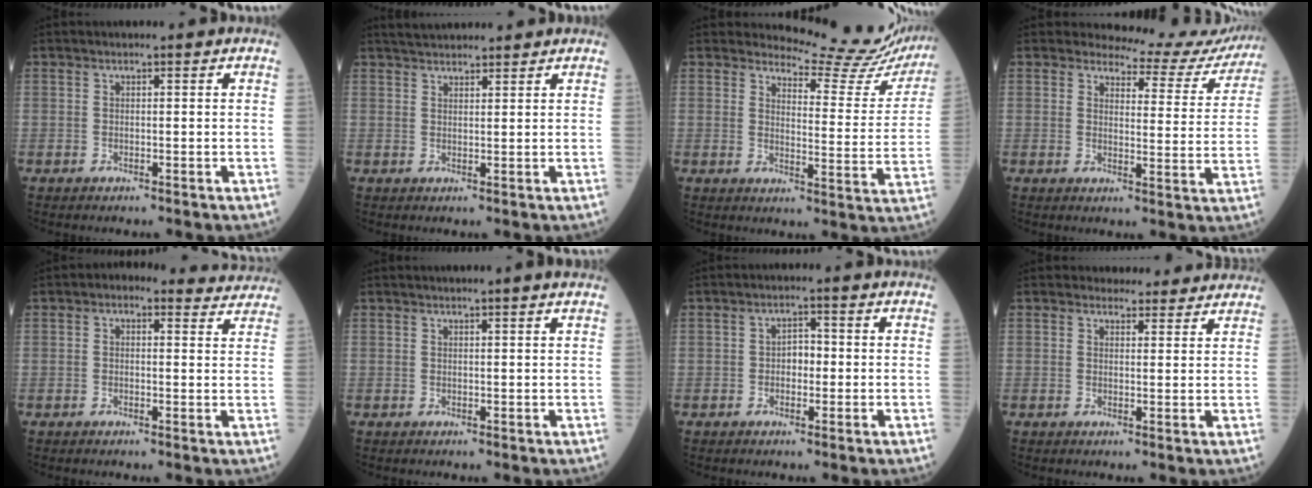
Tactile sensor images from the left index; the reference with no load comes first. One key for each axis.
{"total": 5.1, "fx": 4.8, "fy": 1.1, "fz": 1.6, "tx": -0.021, "ty": 0.034, "tz": 0.073}
{"total": 13.8, "fx": 13.6, "fy": 1.8, "fz": 0.8, "tx": 0.002, "ty": -0.087, "tz": 0.137}
{"total": 11.1, "fx": 10.8, "fy": 2.7, "fz": -0.3, "tx": 0.031, "ty": -0.052, "tz": 0.097}
{"total": 5.4, "fx": 4.3, "fy": 2.8, "fz": 1.7, "tx": -0.004, "ty": 0.013, "tz": 0.032}
{"total": 1.1, "fx": 0.8, "fy": -0.3, "fz": 0.7, "tx": -0.009, "ty": 0.003, "tz": 0.013}
{"total": 2.6, "fx": -0.7, "fy": 1.7, "fz": 1.8, "tx": -0.023, "ty": 0.008, "tz": -0.018}
{"total": 5.4, "fx": 4.9, "fy": 2.2, "fz": 0.3, "tx": 0.010, "ty": 0.003, "tz": 0.044}